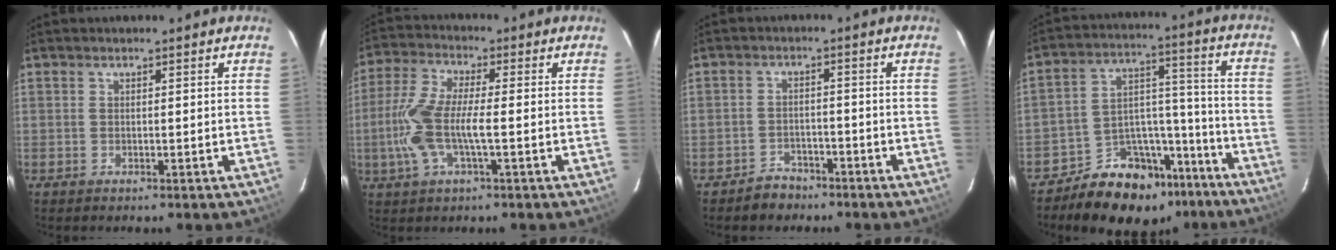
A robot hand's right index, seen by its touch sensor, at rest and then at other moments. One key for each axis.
{"total": 11.2, "fx": -2.0, "fy": 3.1, "fz": 10.6, "tx": -0.234, "ty": 0.002, "tz": -0.042}
{"total": 4.2, "fx": -3.3, "fy": 2.6, "fz": 0.3, "tx": -0.015, "ty": 0.015, "tz": -0.051}
{"total": 17.6, "fx": -13.5, "fy": 9.7, "fz": 5.6, "tx": -0.097, "ty": 0.069, "tz": -0.190}